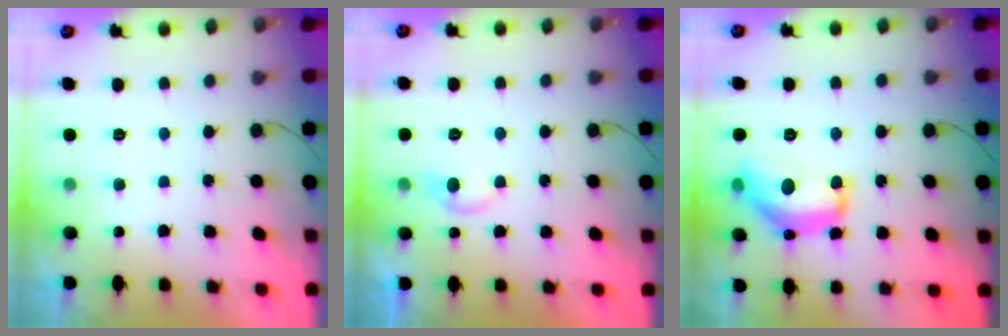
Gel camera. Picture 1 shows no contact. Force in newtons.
{"total": 5.9, "press": 5.9, "slide": 0.6}
{"total": 15.5, "press": 15.5, "slide": 0.6}